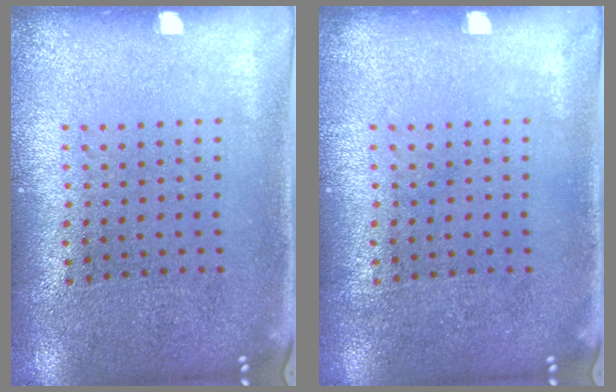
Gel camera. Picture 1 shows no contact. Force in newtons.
{"total": 0.0}